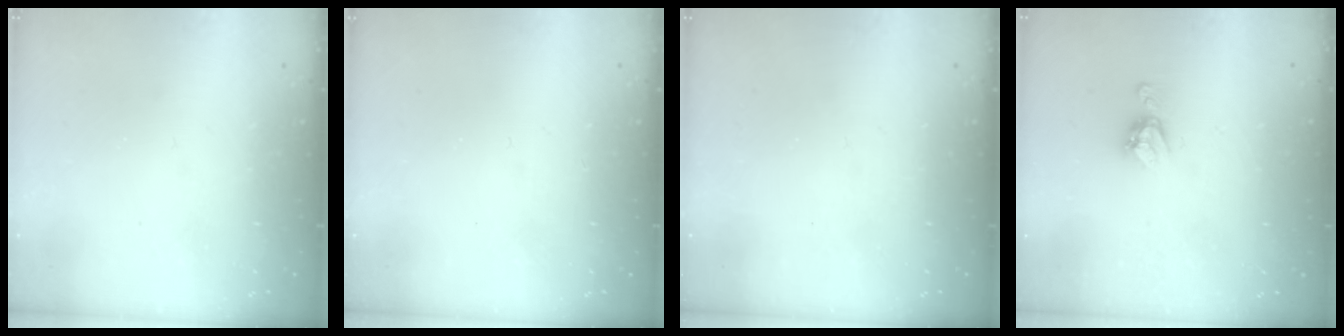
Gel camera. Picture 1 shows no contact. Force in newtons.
{"total": 0.0}
{"total": 0.0}
{"total": 5.7, "press": 5.7, "slide": 0.5}